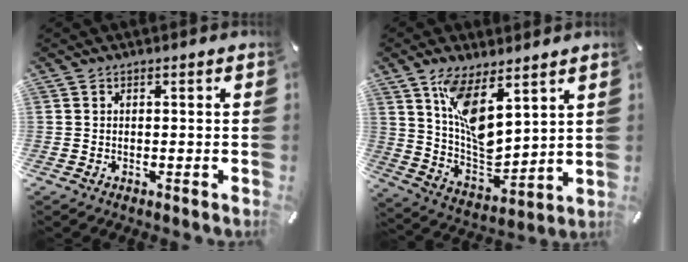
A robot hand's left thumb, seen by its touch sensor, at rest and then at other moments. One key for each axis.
{"total": 12.2, "fx": 7.2, "fy": 5.3, "fz": 8.3, "tx": -0.165, "ty": -0.048, "tz": 0.137}